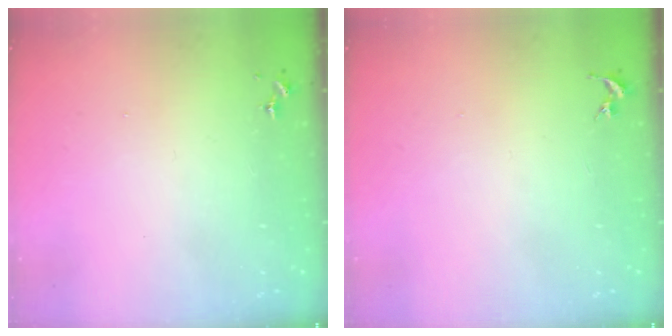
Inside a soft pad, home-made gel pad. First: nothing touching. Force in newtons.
{"total": 0.0}